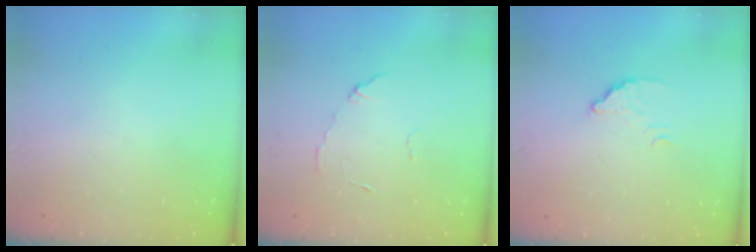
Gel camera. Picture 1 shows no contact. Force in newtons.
{"total": 4.5, "press": 4.5, "slide": 0.4}
{"total": 3.3, "press": 3.3, "slide": 0.1}